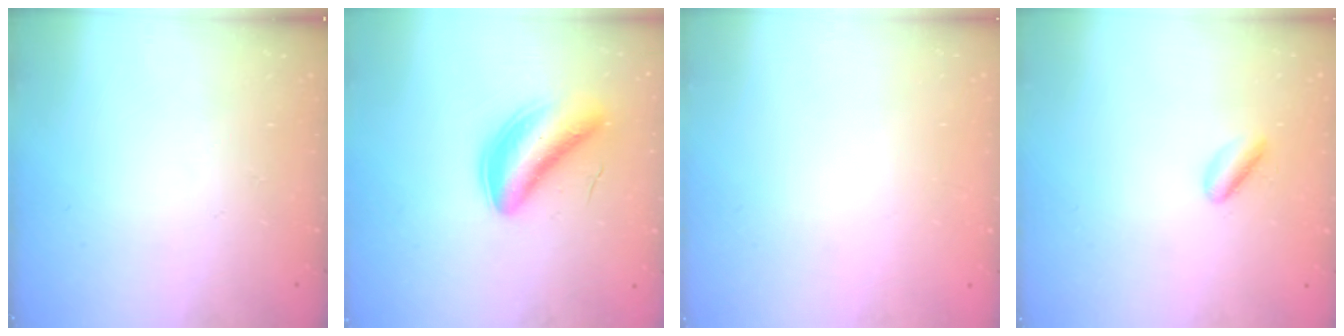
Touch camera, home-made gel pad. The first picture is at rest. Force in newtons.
{"total": 6.2, "press": 6.0, "slide": 1.5}
{"total": 2.2, "press": 2.2, "slide": 0.1}
{"total": 2.7, "press": 2.5, "slide": 1.0}